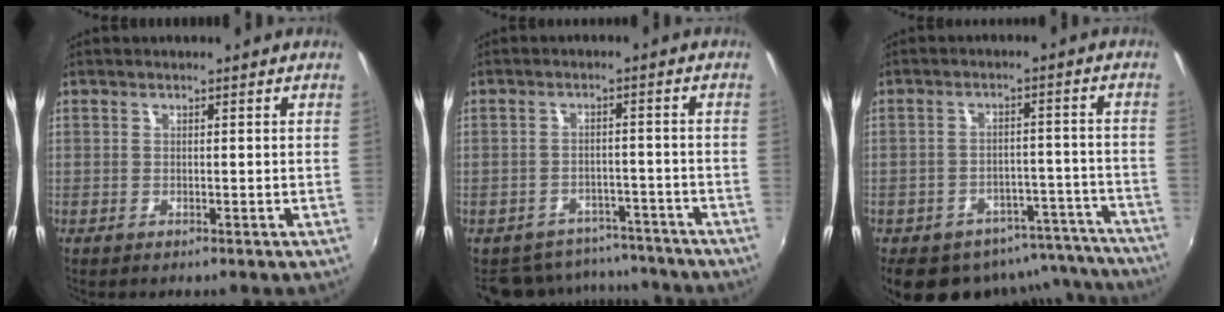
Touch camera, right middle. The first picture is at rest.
{"total": 11.1, "force": [-9.7, 4.9, 2.1], "torque": [-0.054, 0.016, -0.123]}
{"total": 17.6, "force": [-14.4, 8.2, 5.8], "torque": [-0.109, 0.026, -0.165]}